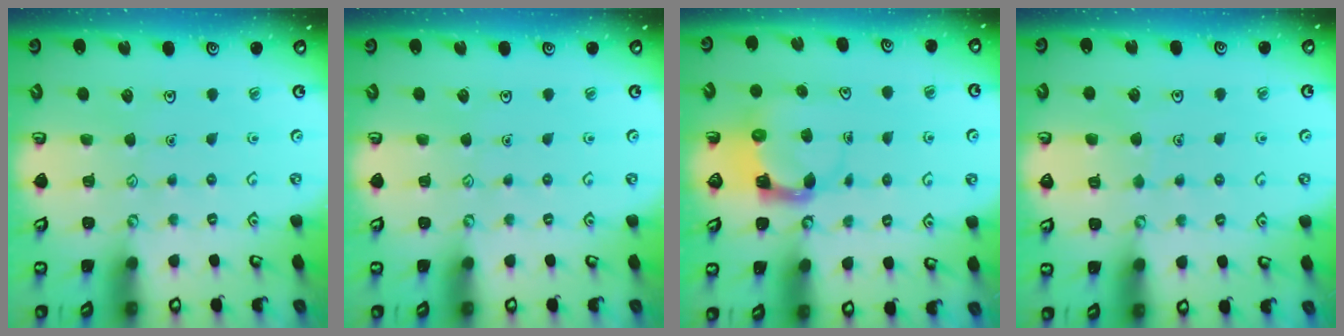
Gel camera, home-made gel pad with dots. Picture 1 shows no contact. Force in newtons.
{"total": 0.0}
{"total": 3.8, "press": 3.7, "slide": 0.7}
{"total": 4.4, "press": 4.3, "slide": 0.4}